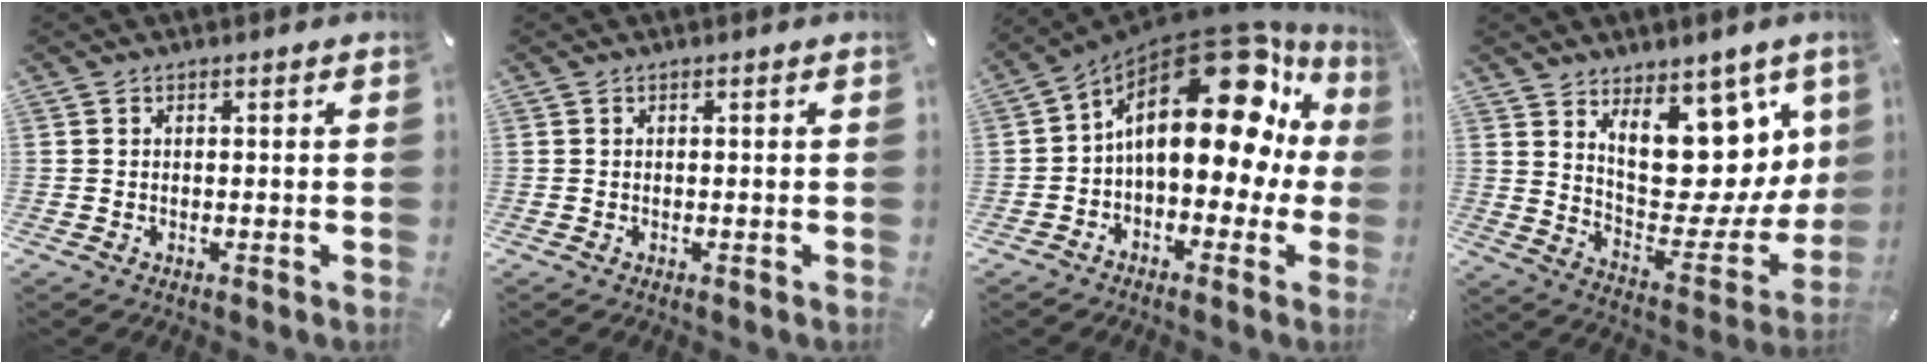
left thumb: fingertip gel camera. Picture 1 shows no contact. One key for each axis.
{"total": 0.0}
{"total": 25.6, "fx": 7.8, "fy": 13.4, "fz": 20.3, "tx": -0.322, "ty": -0.056, "tz": 0.128}
{"total": 19.5, "fx": 9.7, "fy": 11.1, "fz": 12.8, "tx": -0.157, "ty": -0.095, "tz": 0.174}